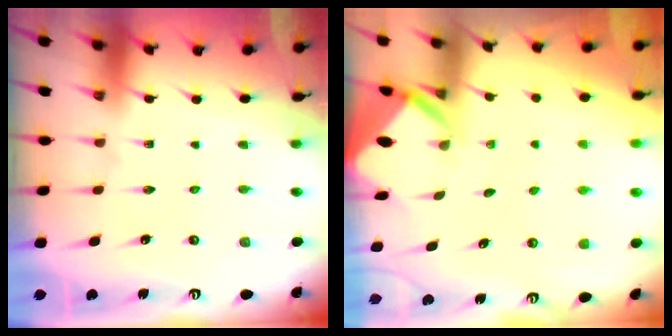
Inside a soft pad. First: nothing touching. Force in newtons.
{"total": 3.0, "press": 3.0, "slide": 0.1}